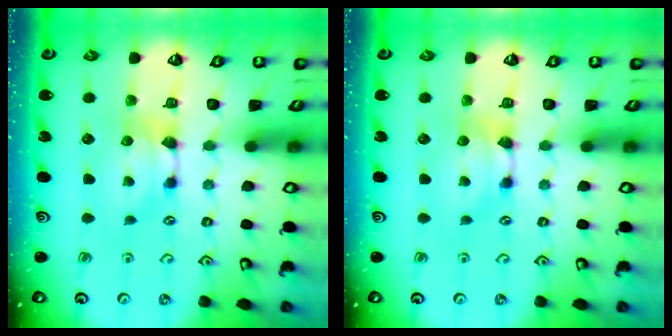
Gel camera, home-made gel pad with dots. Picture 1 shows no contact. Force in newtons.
{"total": 0.0}